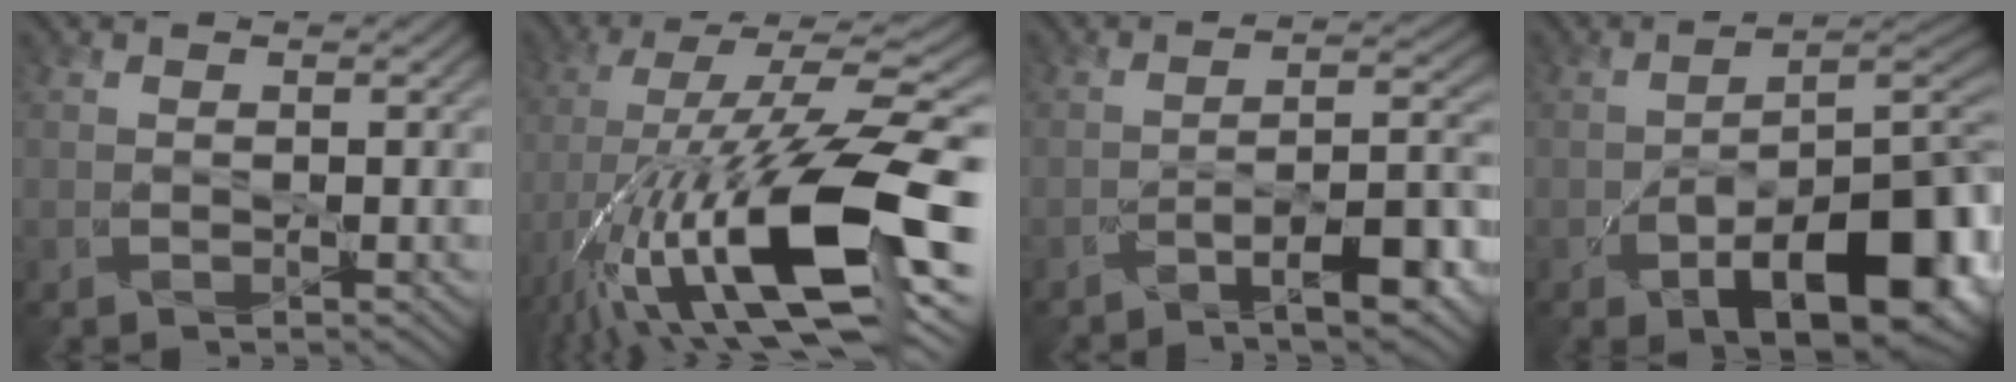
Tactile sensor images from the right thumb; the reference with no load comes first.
{"total": 18.7, "force": [-5.8, 5.6, 16.8], "torque": [-0.312, 0.013, -0.110]}
{"total": 9.3, "force": [-6.4, 1.9, 6.5], "torque": [-0.095, 0.008, -0.104]}
{"total": 15.3, "force": [-6.6, 7.0, 11.9], "torque": [-0.155, -0.025, -0.097]}